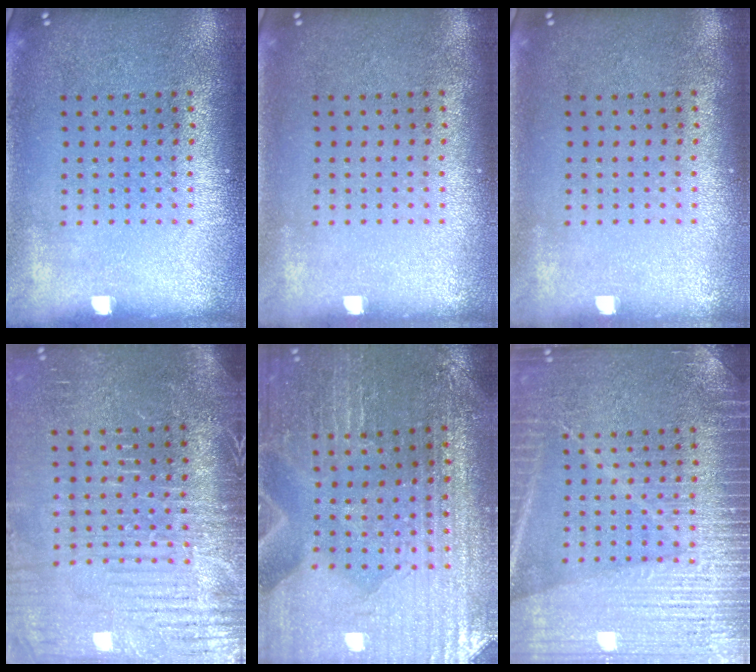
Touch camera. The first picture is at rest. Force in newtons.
{"total": 0.0}
{"total": 0.0}
{"total": 4.2, "press": 3.9, "slide": 1.5}
{"total": 1.7, "press": 1.7, "slide": 0.2}
{"total": 6.1, "press": 6.1, "slide": 0.9}